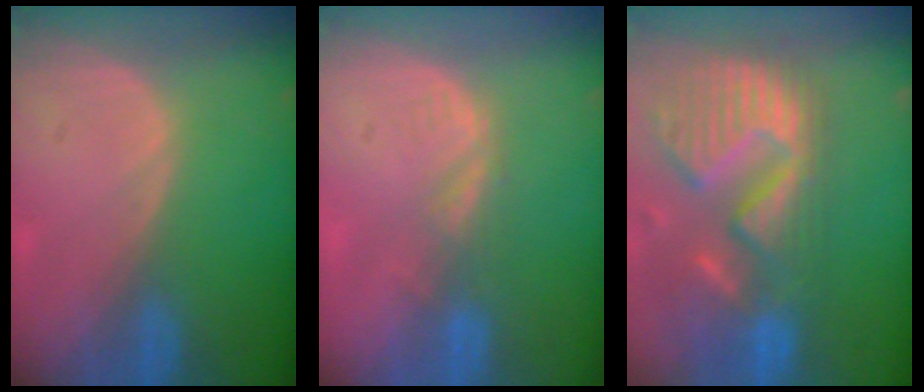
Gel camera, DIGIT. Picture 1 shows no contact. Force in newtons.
{"total": 2.8, "press": 2.2, "slide": 1.7}
{"total": 14.1, "press": 11.7, "slide": 7.8}